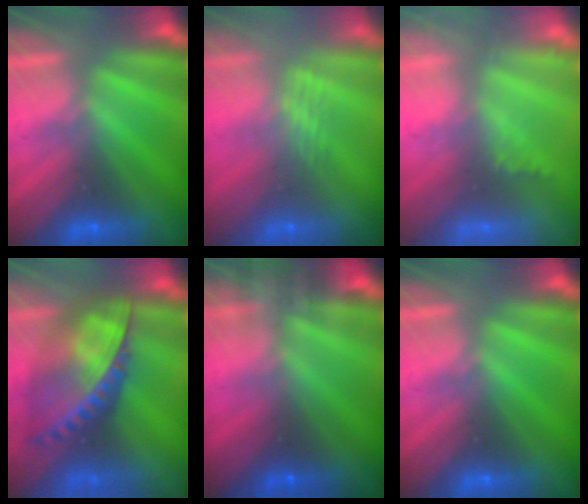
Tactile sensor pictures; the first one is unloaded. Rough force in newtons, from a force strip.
{"total": 2.4}
{"total": 1.8}
{"total": 7.5}
{"total": 7.3}
{"total": 0.0}